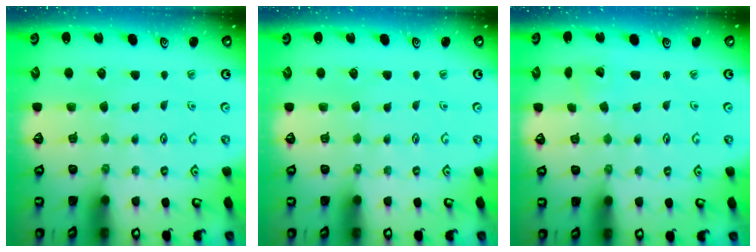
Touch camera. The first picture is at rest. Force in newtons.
{"total": 0.0}
{"total": 2.3, "press": 2.3, "slide": 0.1}